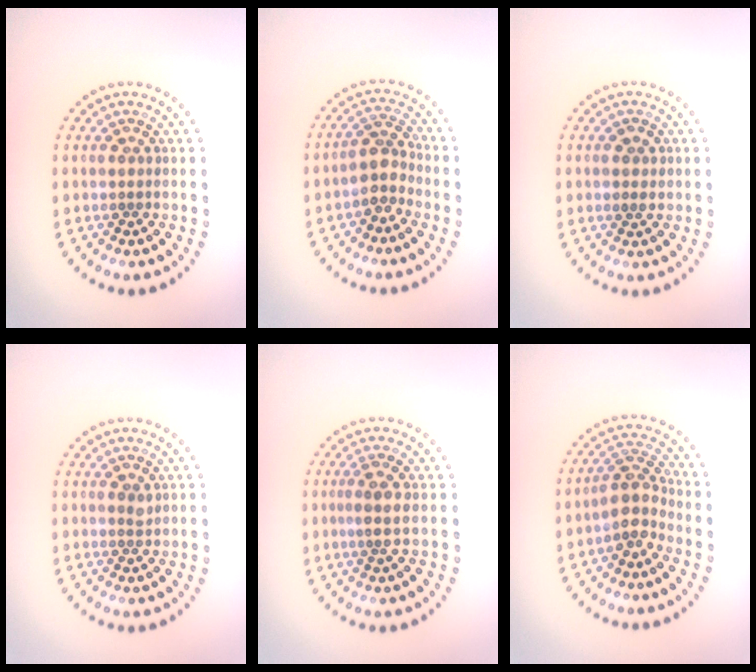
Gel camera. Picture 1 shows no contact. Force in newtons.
{"total": 2.5, "press": 2.1, "slide": 1.3}
{"total": 1.2, "press": 1.2, "slide": 0.2}
{"total": 0.7, "press": 0.5, "slide": 0.5}
{"total": 1.5, "press": 1.1, "slide": 1.0}
{"total": 2.9, "press": 2.4, "slide": 1.7}